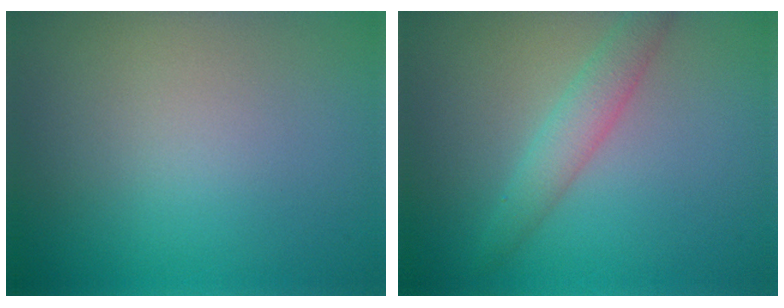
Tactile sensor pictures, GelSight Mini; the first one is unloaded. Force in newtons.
{"total": 2.9, "press": 2.9, "slide": 0.1}